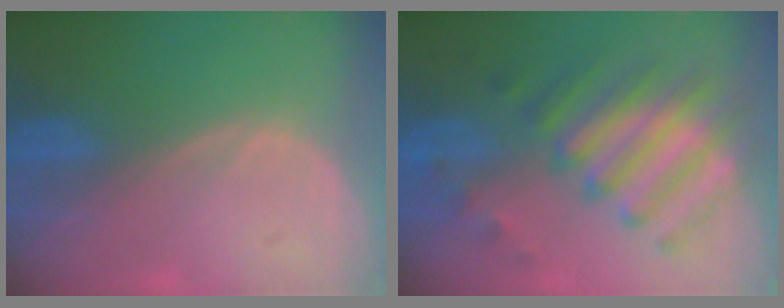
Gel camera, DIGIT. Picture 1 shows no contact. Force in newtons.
{"total": 8.9, "press": 8.8, "slide": 1.0}